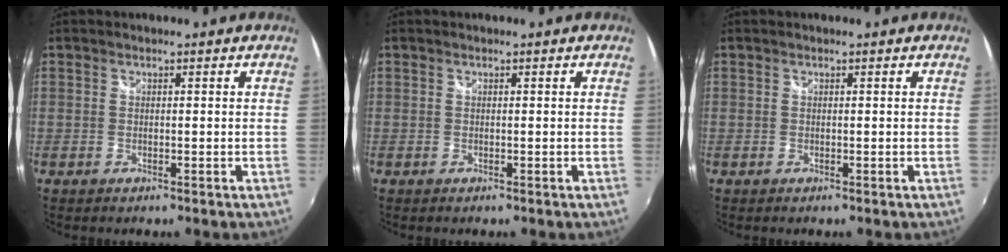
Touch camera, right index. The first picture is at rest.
{"total": 0.0}
{"total": 0.0}